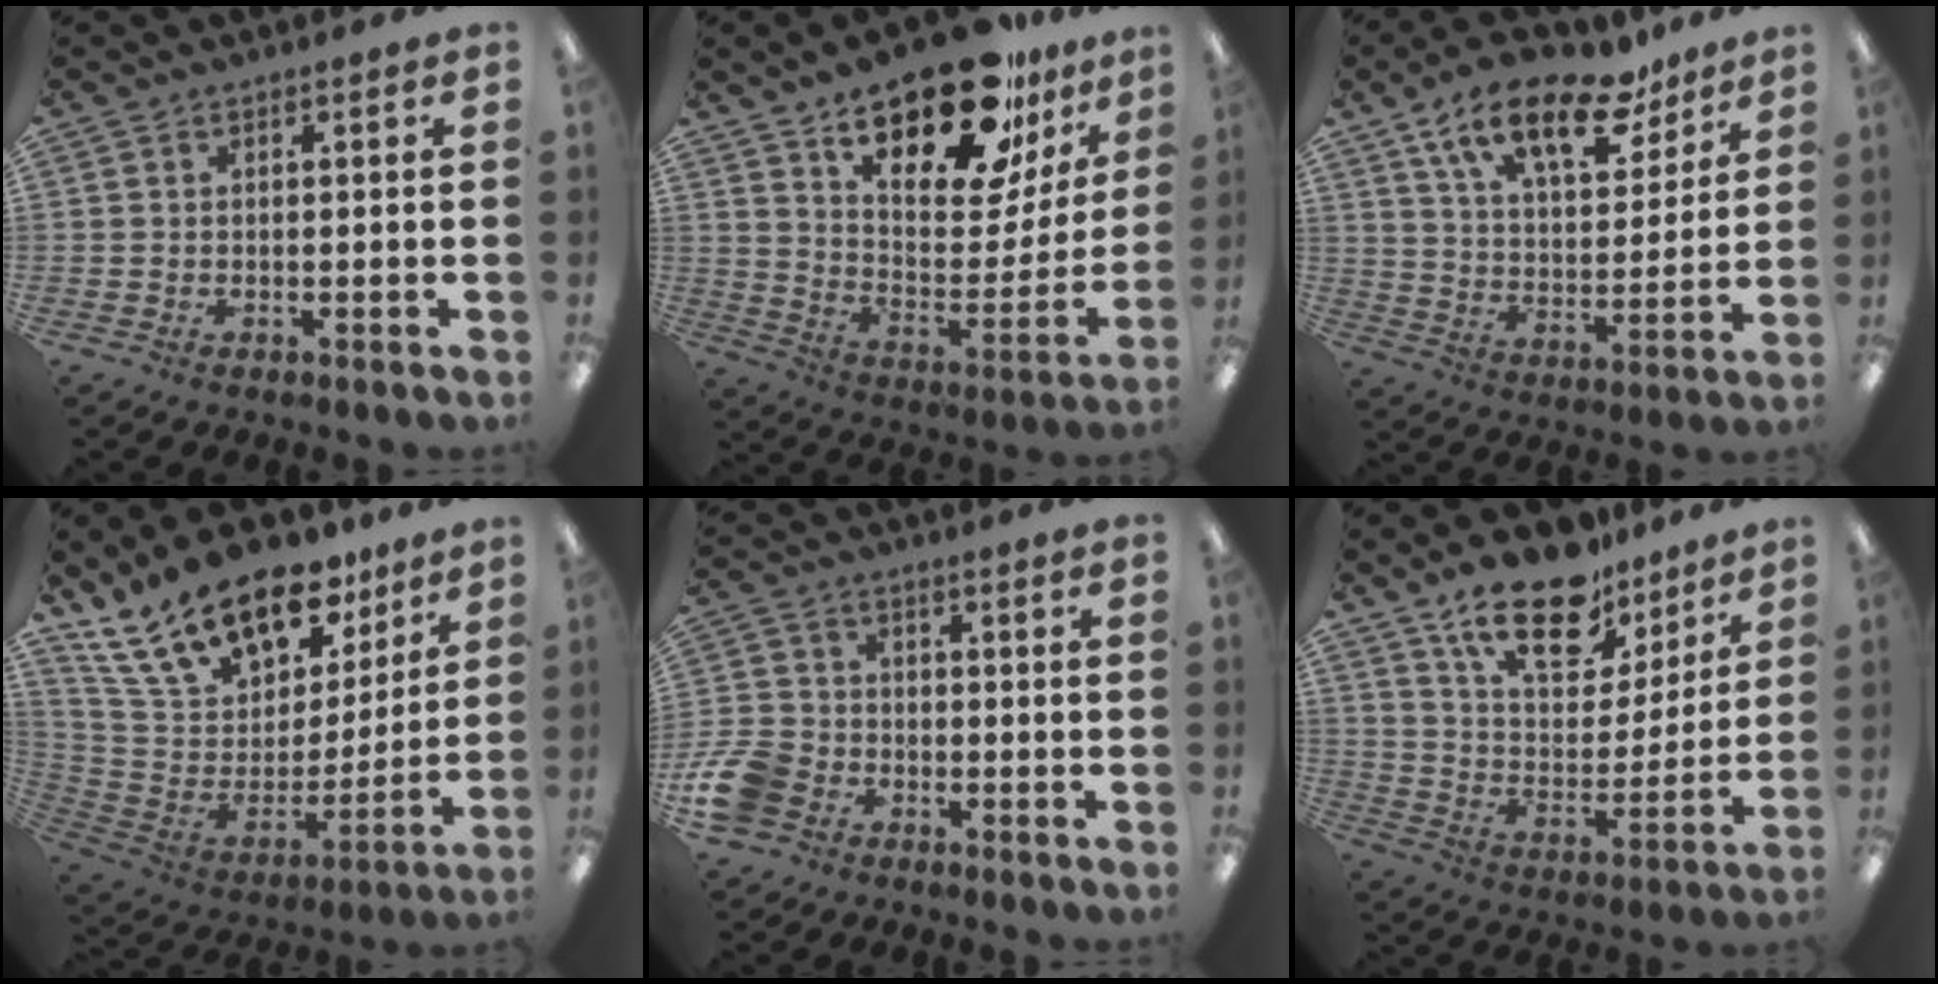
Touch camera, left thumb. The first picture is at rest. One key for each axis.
{"total": 22.6, "fx": 16.9, "fy": 8.5, "fz": 12.4, "tx": -0.187, "ty": -0.109, "tz": 0.286}
{"total": 17.9, "fx": 11.8, "fy": 8.1, "fz": 10.8, "tx": -0.170, "ty": -0.059, "tz": 0.201}
{"total": 22.5, "fx": 15.7, "fy": 11.7, "fz": 11.2, "tx": -0.200, "ty": -0.093, "tz": 0.286}
{"total": 9.2, "fx": -4.4, "fy": 6.8, "fz": 4.3, "tx": -0.099, "ty": 0.032, "tz": -0.080}
{"total": 18.2, "fx": 13.1, "fy": 8.7, "fz": 9.3, "tx": -0.157, "ty": -0.071, "tz": 0.230}